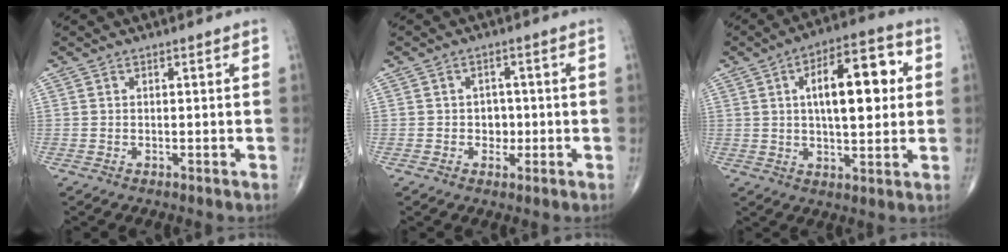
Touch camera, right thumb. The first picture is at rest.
{"total": 3.0, "force": [-0.5, 2.6, 1.5], "torque": [0.001, 0.008, -0.010]}
{"total": 15.5, "force": [3.1, 6.5, 13.7], "torque": [-0.181, 0.013, 0.042]}